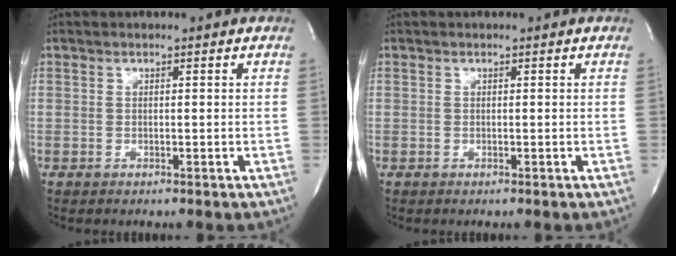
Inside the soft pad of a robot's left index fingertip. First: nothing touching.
{"total": 0.0}